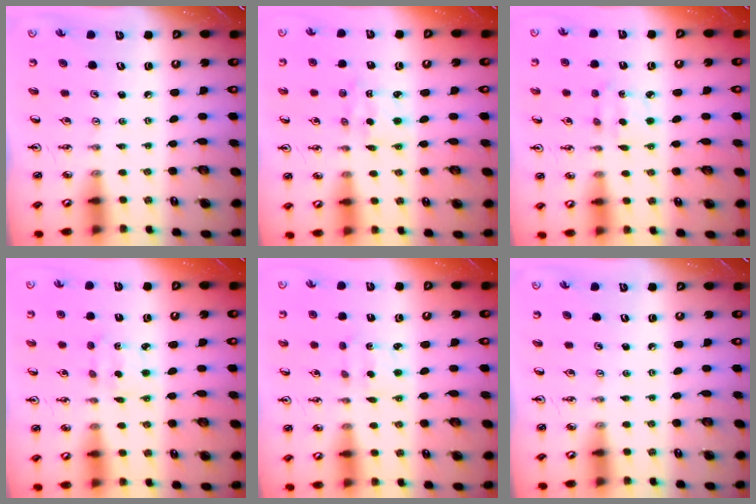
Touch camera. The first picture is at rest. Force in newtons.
{"total": 2.1, "press": 2.0, "slide": 0.6}
{"total": 4.4, "press": 4.4, "slide": 0.4}
{"total": 2.7, "press": 2.6, "slide": 0.6}
{"total": 1.8, "press": 1.7, "slide": 0.5}
{"total": 0.0}